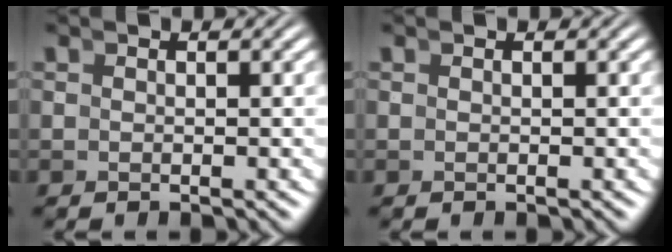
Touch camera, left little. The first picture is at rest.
{"total": 0.0}